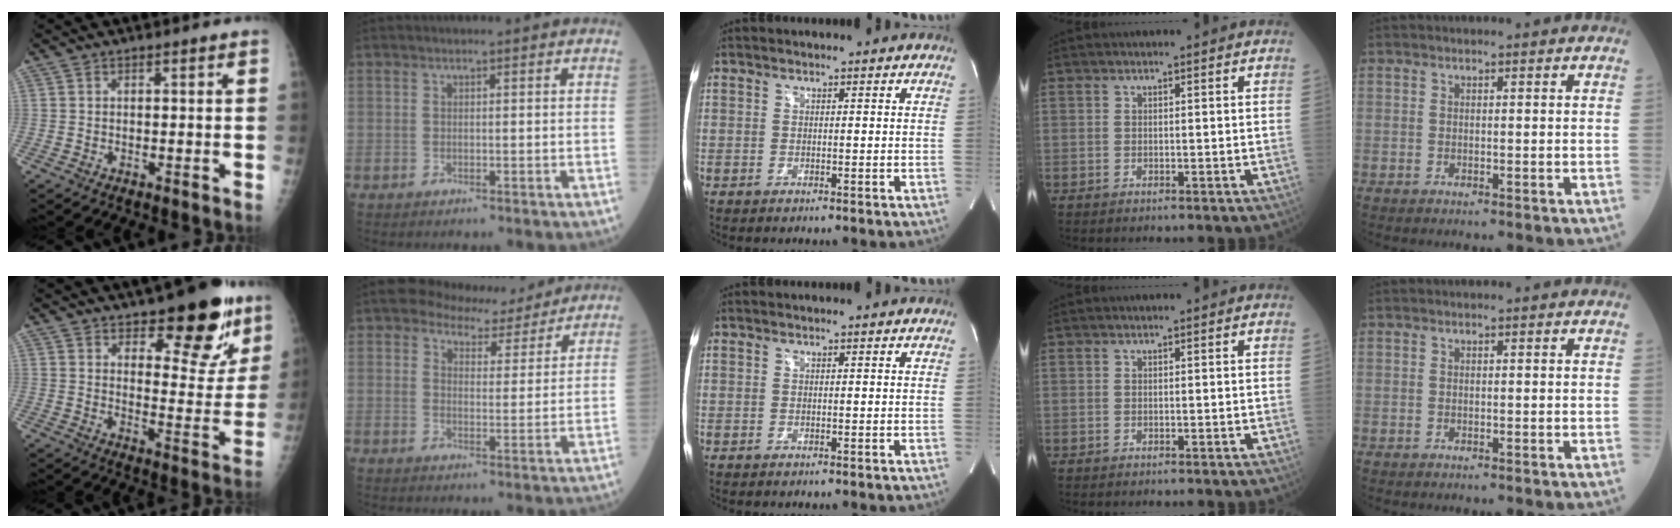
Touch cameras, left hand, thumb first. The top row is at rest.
{"thumb": {"total": 16.1, "force": [10.2, 6.8, 10.5], "torque": [-0.075, -0.065, 0.145]}, "index": {"total": 7.1, "force": [6.5, 2.6, 1.0], "torque": [-0.017, 0.004, 0.090]}}